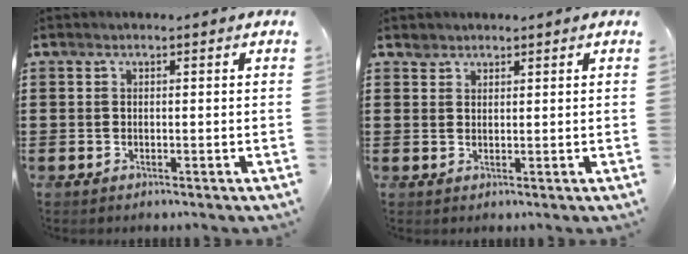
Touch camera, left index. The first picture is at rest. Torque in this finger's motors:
{"motor_torque": [0.06, -0.08, -0.02, -0.01]}